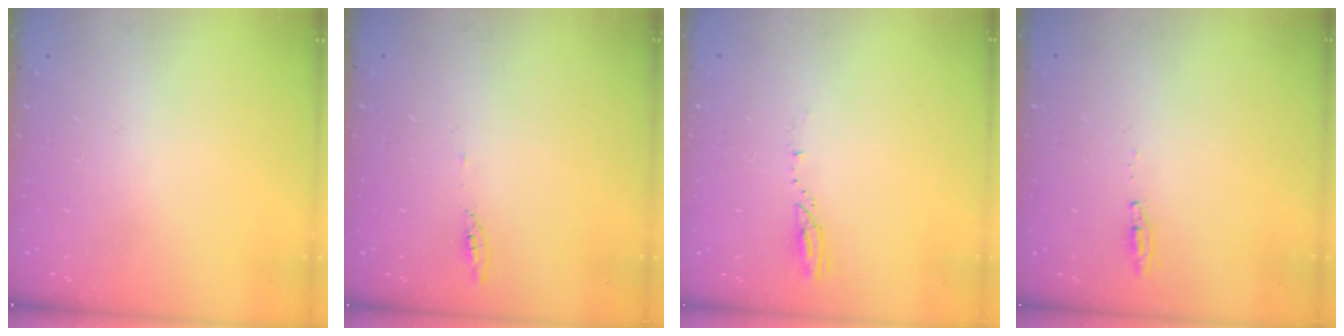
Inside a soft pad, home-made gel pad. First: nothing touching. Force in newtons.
{"total": 3.8, "press": 3.7, "slide": 0.4}
{"total": 3.2, "press": 3.2, "slide": 0.4}
{"total": 4.1, "press": 3.1, "slide": 2.6}